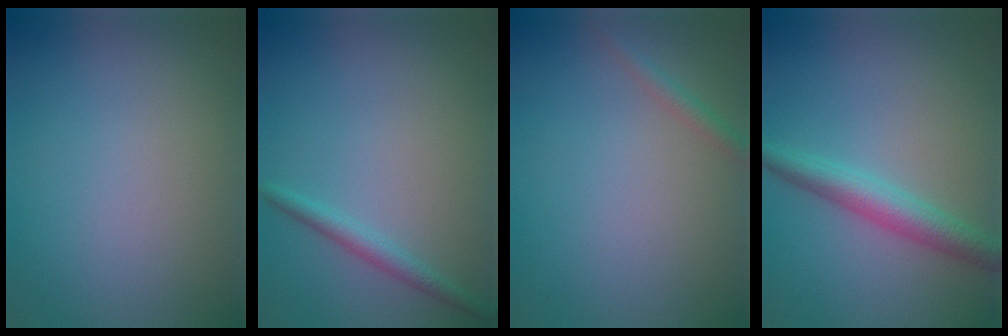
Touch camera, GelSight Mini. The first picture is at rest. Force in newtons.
{"total": 1.7, "press": 1.7, "slide": 0.1}
{"total": 1.2, "press": 1.2, "slide": 0.0}
{"total": 3.6, "press": 3.6, "slide": 0.1}